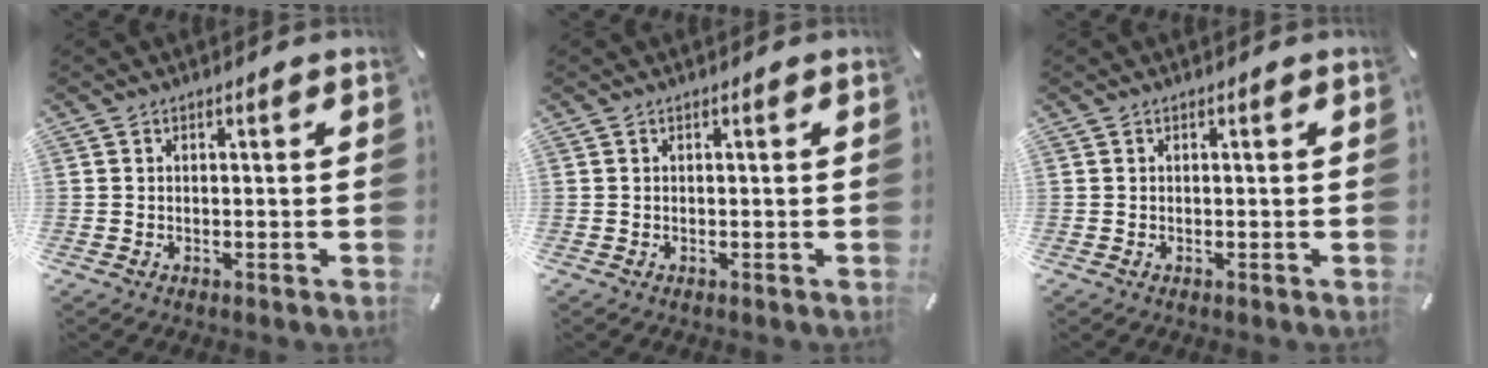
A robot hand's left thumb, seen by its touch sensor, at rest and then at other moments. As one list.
[{"total": 0.0}, {"total": 0.0}]